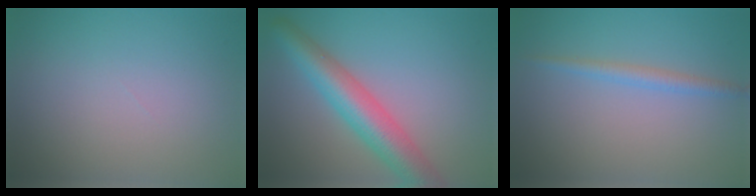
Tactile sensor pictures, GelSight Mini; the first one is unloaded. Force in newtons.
{"total": 6.3, "press": 6.3, "slide": 0.2}
{"total": 1.7, "press": 1.7, "slide": 0.1}